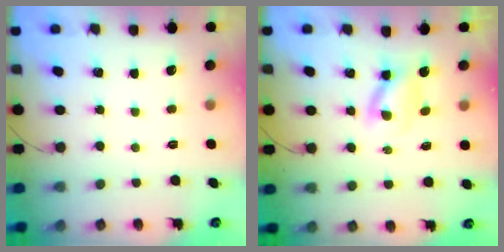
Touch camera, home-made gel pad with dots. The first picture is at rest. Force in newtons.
{"total": 2.9, "press": 2.8, "slide": 0.9}